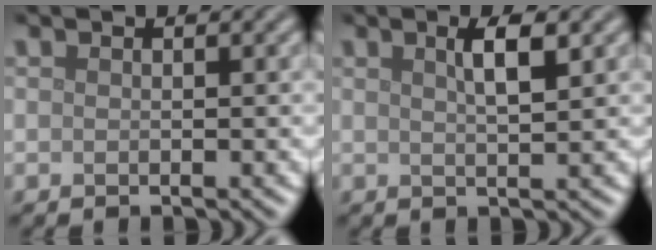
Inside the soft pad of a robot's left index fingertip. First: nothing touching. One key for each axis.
{"total": 2.7, "fx": 1.2, "fy": 0.6, "fz": 2.4, "tx": -0.033, "ty": 0.006, "tz": 0.018}